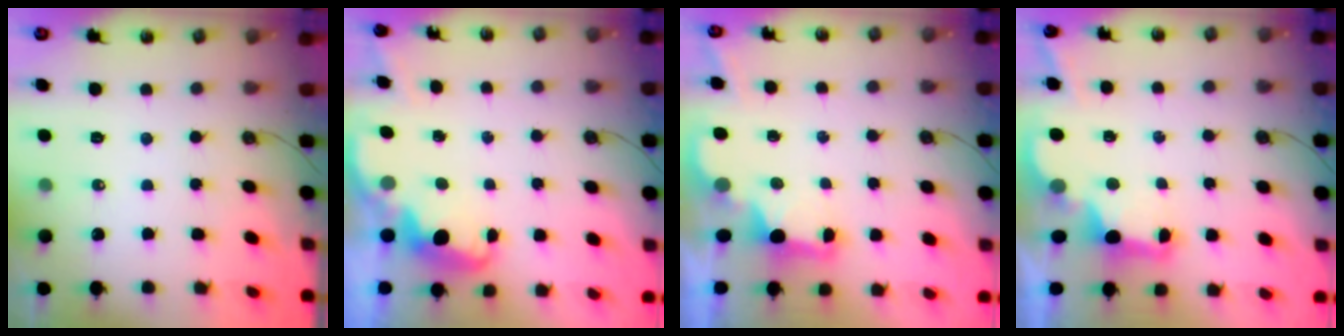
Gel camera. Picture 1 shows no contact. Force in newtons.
{"total": 2.7, "press": 2.6, "slide": 0.6}
{"total": 2.0, "press": 2.0, "slide": 0.5}
{"total": 2.9, "press": 2.7, "slide": 0.9}